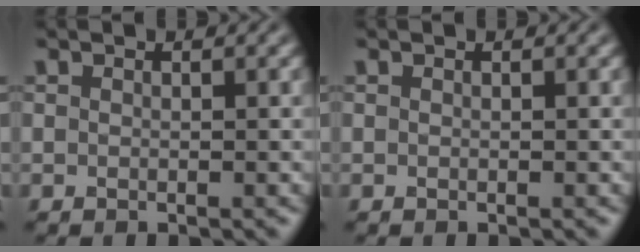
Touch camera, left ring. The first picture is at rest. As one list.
[{"total": 0.0}]